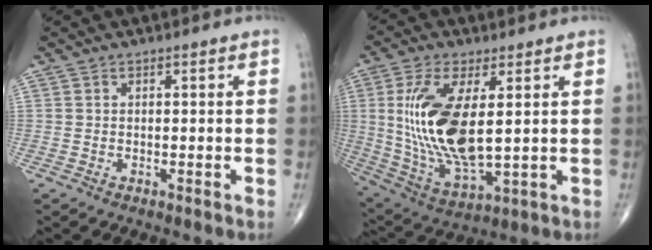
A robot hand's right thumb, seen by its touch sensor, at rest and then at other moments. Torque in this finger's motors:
{"motor_torque": [0.19, 3.34, 1.82, 0.61, 0.24]}